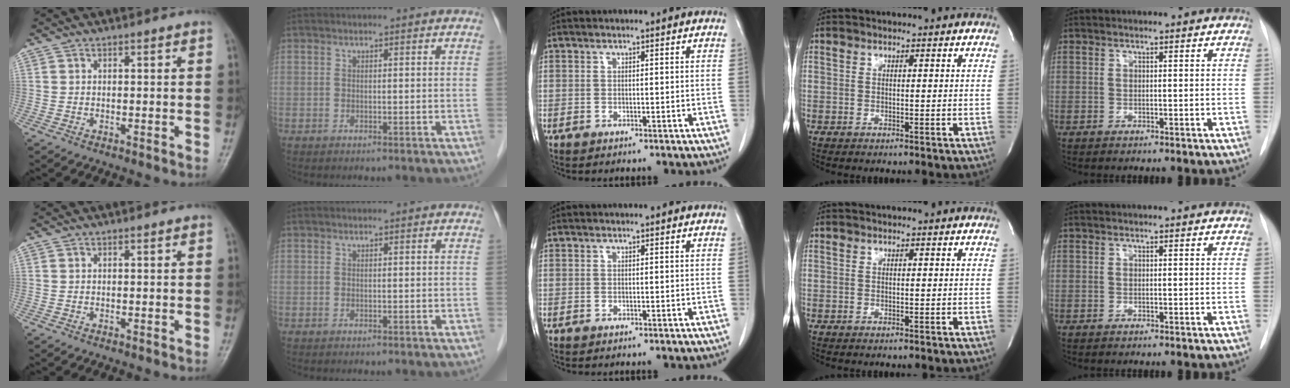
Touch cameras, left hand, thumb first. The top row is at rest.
{}